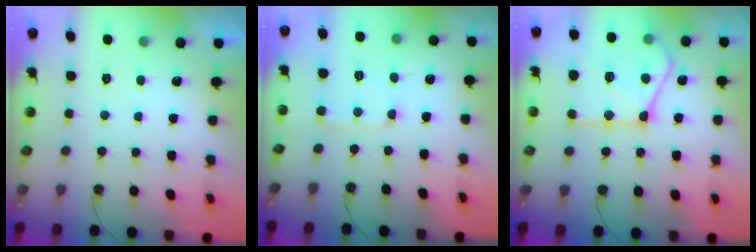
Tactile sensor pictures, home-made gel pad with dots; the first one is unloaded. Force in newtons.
{"total": 3.9, "press": 3.9, "slide": 0.4}
{"total": 19.9, "press": 19.8, "slide": 2.2}